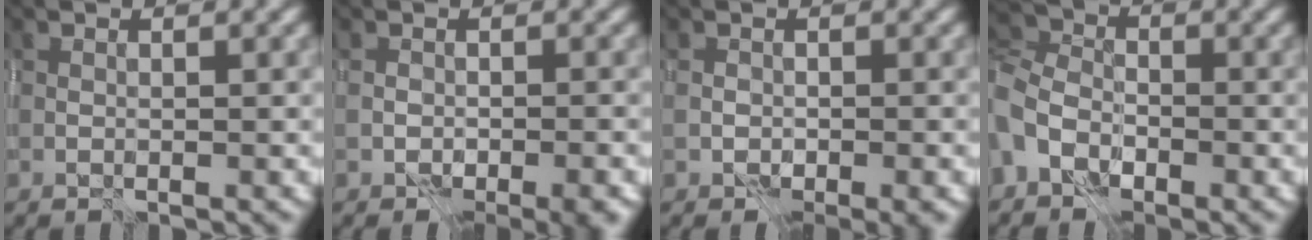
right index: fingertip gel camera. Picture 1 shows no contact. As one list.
[{"total": 2.9, "force": [-1.8, 1.2, 1.9], "torque": [-0.023, -0.007, -0.020]}, {"total": 1.7, "force": [-0.9, 0.9, 1.2], "torque": [-0.021, -0.010, -0.009]}, {"total": 5.9, "force": [-3.1, 4.1, 3.0], "torque": [-0.067, -0.008, -0.063]}]